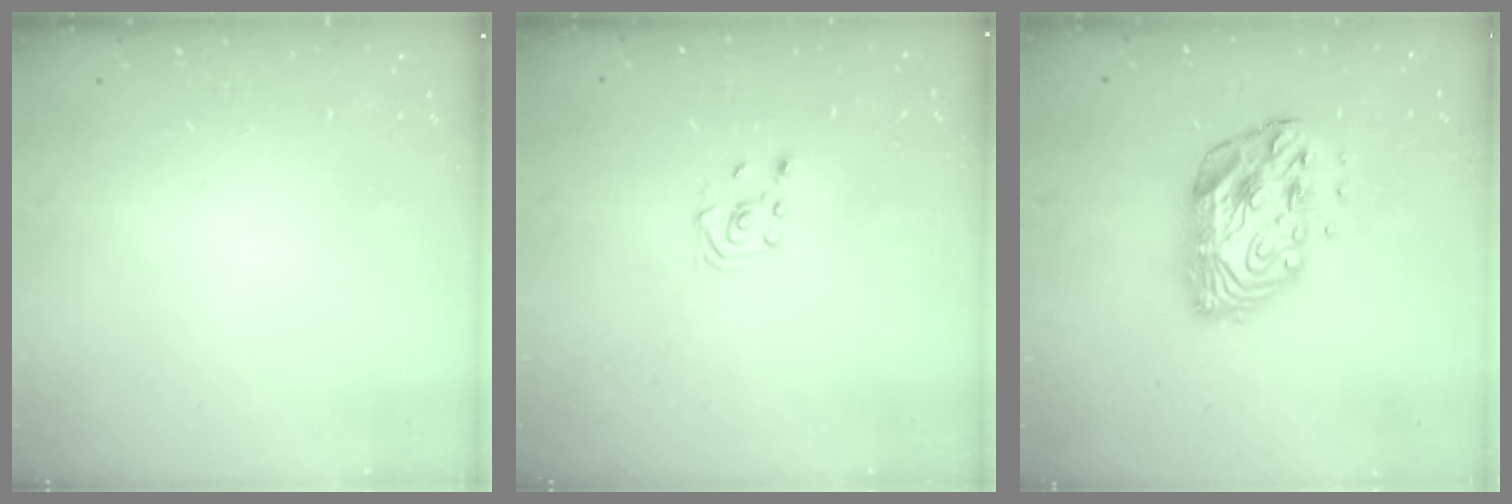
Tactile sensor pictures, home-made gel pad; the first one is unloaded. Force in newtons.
{"total": 2.3, "press": 2.2, "slide": 0.7}
{"total": 12.5, "press": 12.5, "slide": 0.9}